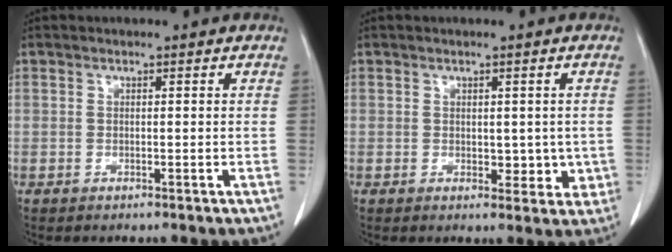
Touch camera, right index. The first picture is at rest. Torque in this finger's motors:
{"motor_torque": [0.05, 0.17, 0.03, 0.01]}